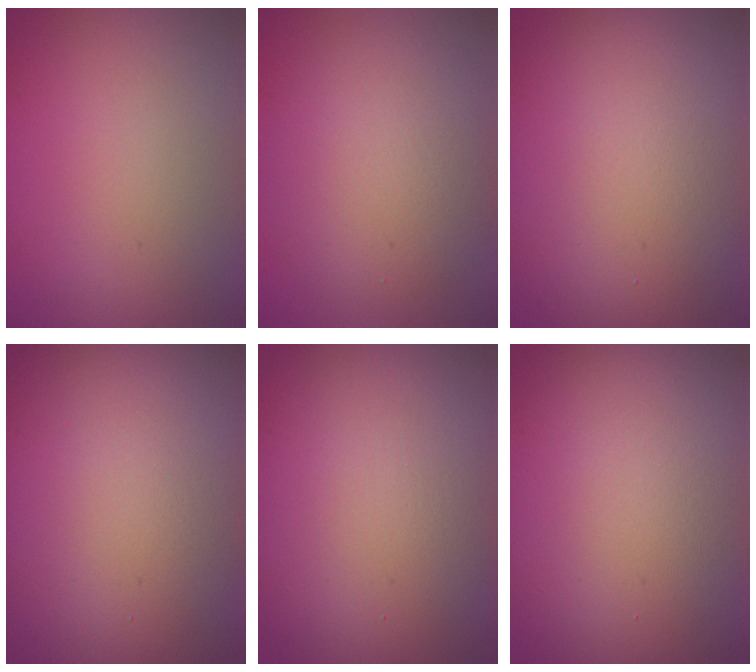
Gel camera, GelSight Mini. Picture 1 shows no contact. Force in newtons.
{"total": 5.5, "press": 5.5, "slide": 0.5}
{"total": 14.1, "press": 14.1, "slide": 0.6}
{"total": 22.0, "press": 21.9, "slide": 1.1}
{"total": 17.9, "press": 17.9, "slide": 1.1}
{"total": 16.8, "press": 16.8, "slide": 0.8}